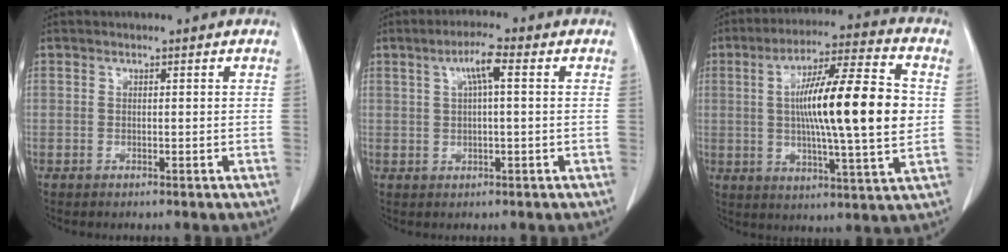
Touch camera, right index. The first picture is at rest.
{"total": 4.6, "force": [1.4, 0.5, 4.3], "torque": [-0.081, 0.010, 0.025]}
{"total": 18.6, "force": [1.3, 1.7, 18.5], "torque": [-0.305, 0.009, 0.011]}